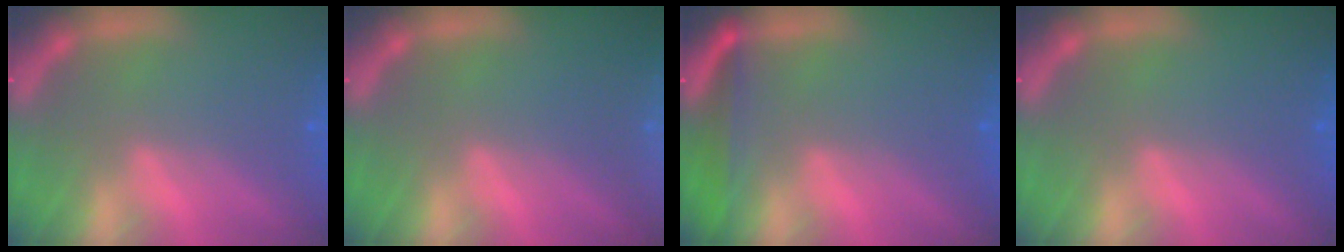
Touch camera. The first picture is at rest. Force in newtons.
{"total": 8.0}
{"total": 3.4}
{"total": 0.0}